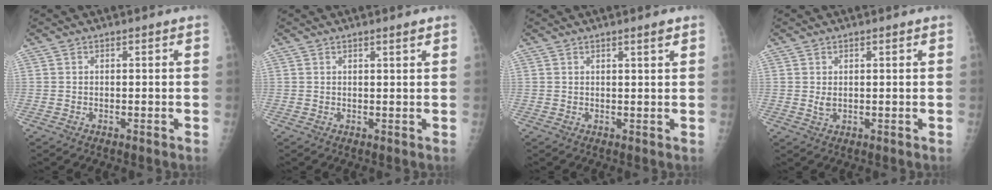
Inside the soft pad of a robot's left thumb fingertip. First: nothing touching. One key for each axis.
{"total": 1.3, "fx": 0.9, "fy": 0.0, "fz": 0.9, "tx": -0.011, "ty": -0.006, "tz": 0.015}
{"total": 1.7, "fx": 1.2, "fy": 0.0, "fz": 1.2, "tx": -0.017, "ty": -0.007, "tz": 0.018}
{"total": 1.8, "fx": 0.6, "fy": 1.0, "fz": 1.4, "tx": -0.022, "ty": -0.006, "tz": 0.015}